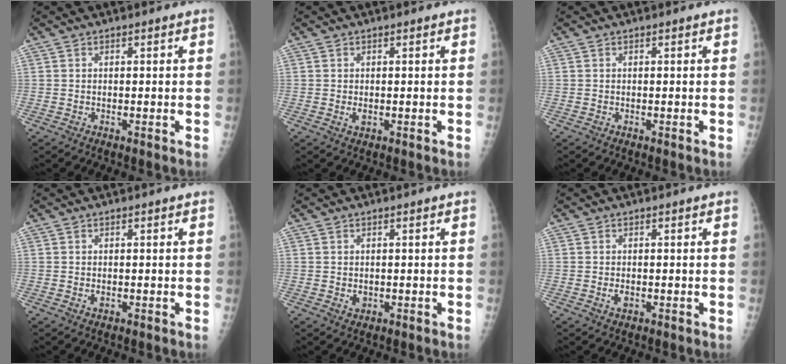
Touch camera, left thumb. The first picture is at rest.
{"total": 1.2, "force": [0.0, 0.7, 0.9], "torque": [-0.012, -0.002, 0.001]}
{"total": 0.0}
{"total": 0.7, "force": [0.0, 0.5, 0.5], "torque": [-0.007, -0.001, 0.000]}
{"total": 1.3, "force": [0.0, 1.1, 0.7], "torque": [-0.009, -0.001, 0.003]}
{"total": 1.4, "force": [-0.3, 0.9, 1.0], "torque": [-0.018, -0.002, -0.004]}